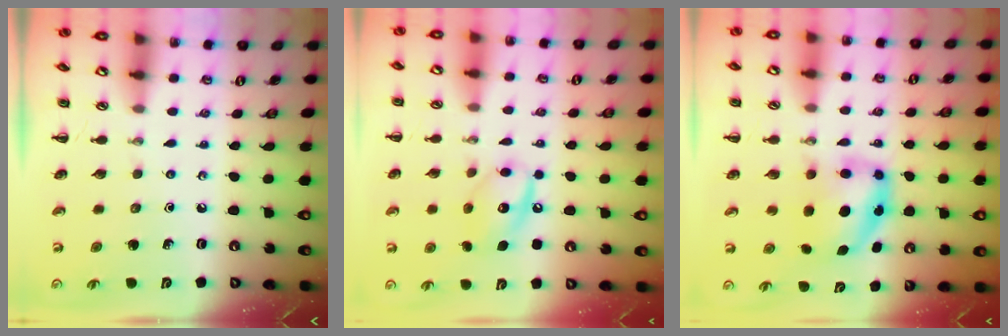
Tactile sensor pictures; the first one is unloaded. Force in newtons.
{"total": 11.2, "press": 11.1, "slide": 1.4}
{"total": 7.5, "press": 7.4, "slide": 1.3}